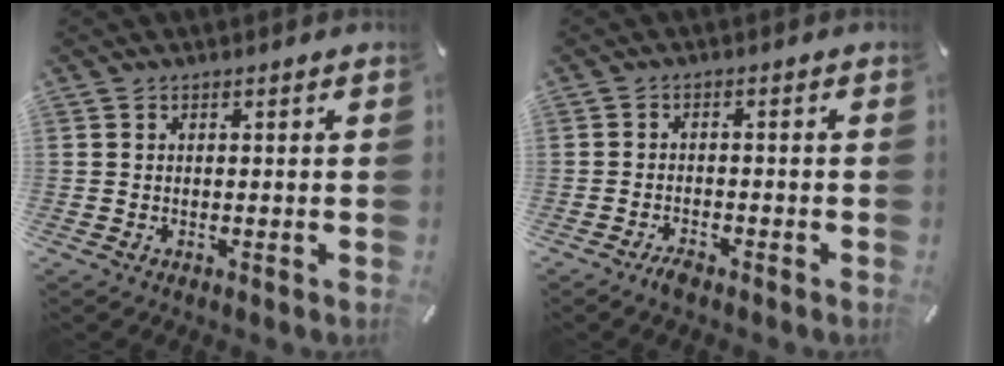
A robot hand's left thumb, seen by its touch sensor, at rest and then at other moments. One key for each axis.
{"total": 2.6, "fx": -2.3, "fy": 0.7, "fz": 0.9, "tx": -0.023, "ty": 0.011, "tz": -0.047}